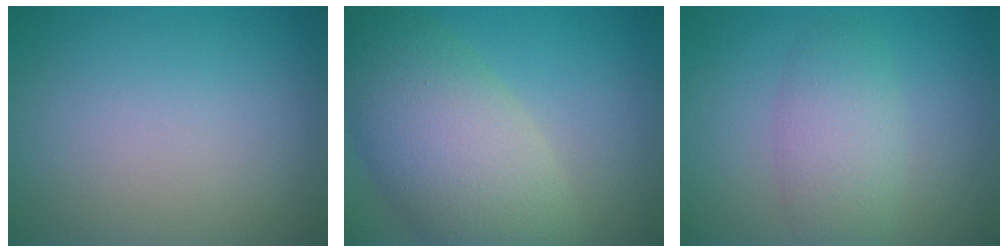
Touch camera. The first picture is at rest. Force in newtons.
{"total": 9.5, "press": 9.4, "slide": 0.4}
{"total": 3.6, "press": 3.6, "slide": 0.3}